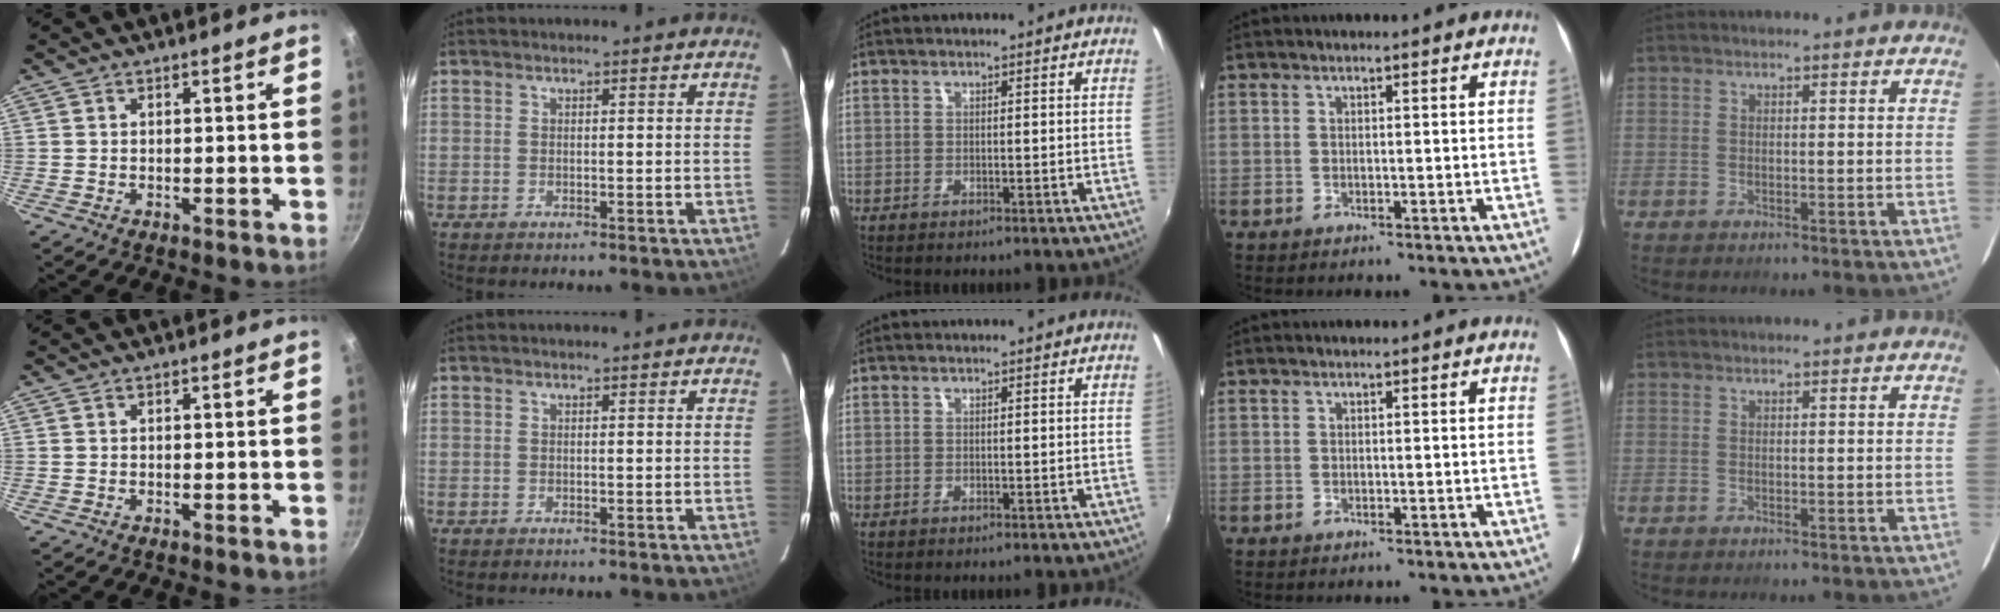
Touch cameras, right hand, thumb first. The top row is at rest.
{}